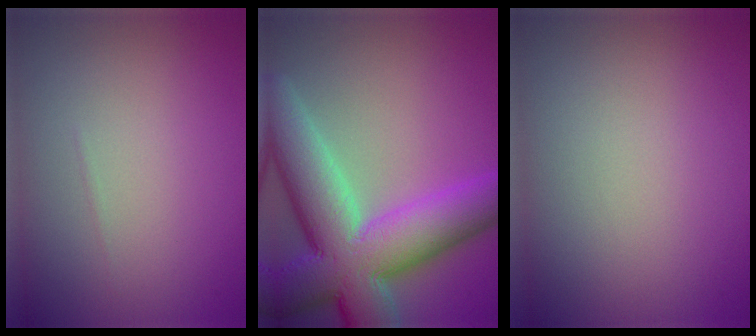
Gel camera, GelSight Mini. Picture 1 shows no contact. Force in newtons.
{"total": 13.3, "press": 13.3, "slide": 1.1}
{"total": 0.0}